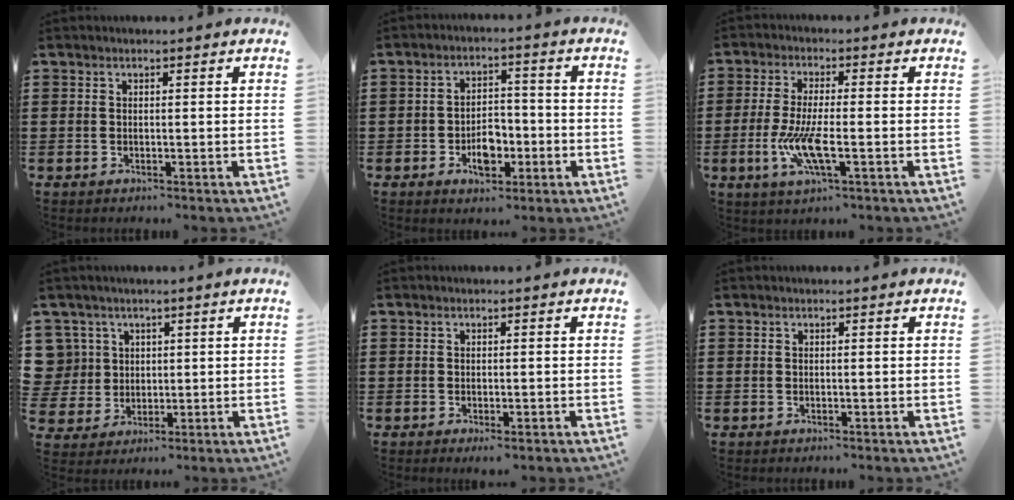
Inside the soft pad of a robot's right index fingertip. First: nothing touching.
{"total": 5.2, "force": [-2.1, 2.9, 3.8], "torque": [-0.059, 0.002, -0.035]}
{"total": 7.4, "force": [-2.1, 1.4, 7.0], "torque": [-0.149, -0.020, -0.039]}
{"total": 5.8, "force": [1.9, 5.5, 0.6], "torque": [-0.051, 0.008, 0.038]}
{"total": 0.6, "force": [-0.4, 0.1, 0.5], "torque": [-0.010, -0.005, -0.006]}
{"total": 0.0}